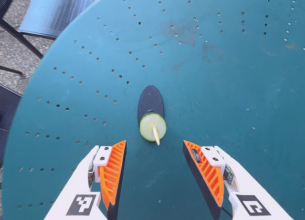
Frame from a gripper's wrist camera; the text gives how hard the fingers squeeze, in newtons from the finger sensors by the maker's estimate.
{"total": 0.5, "left": 0.1, "right": 0.9}